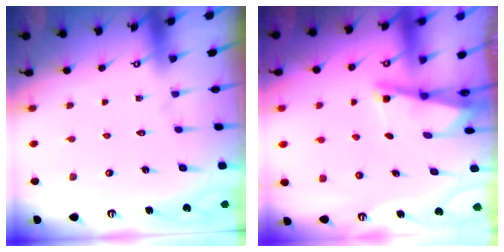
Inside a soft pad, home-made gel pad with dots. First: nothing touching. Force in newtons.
{"total": 2.1, "press": 2.1, "slide": 0.3}